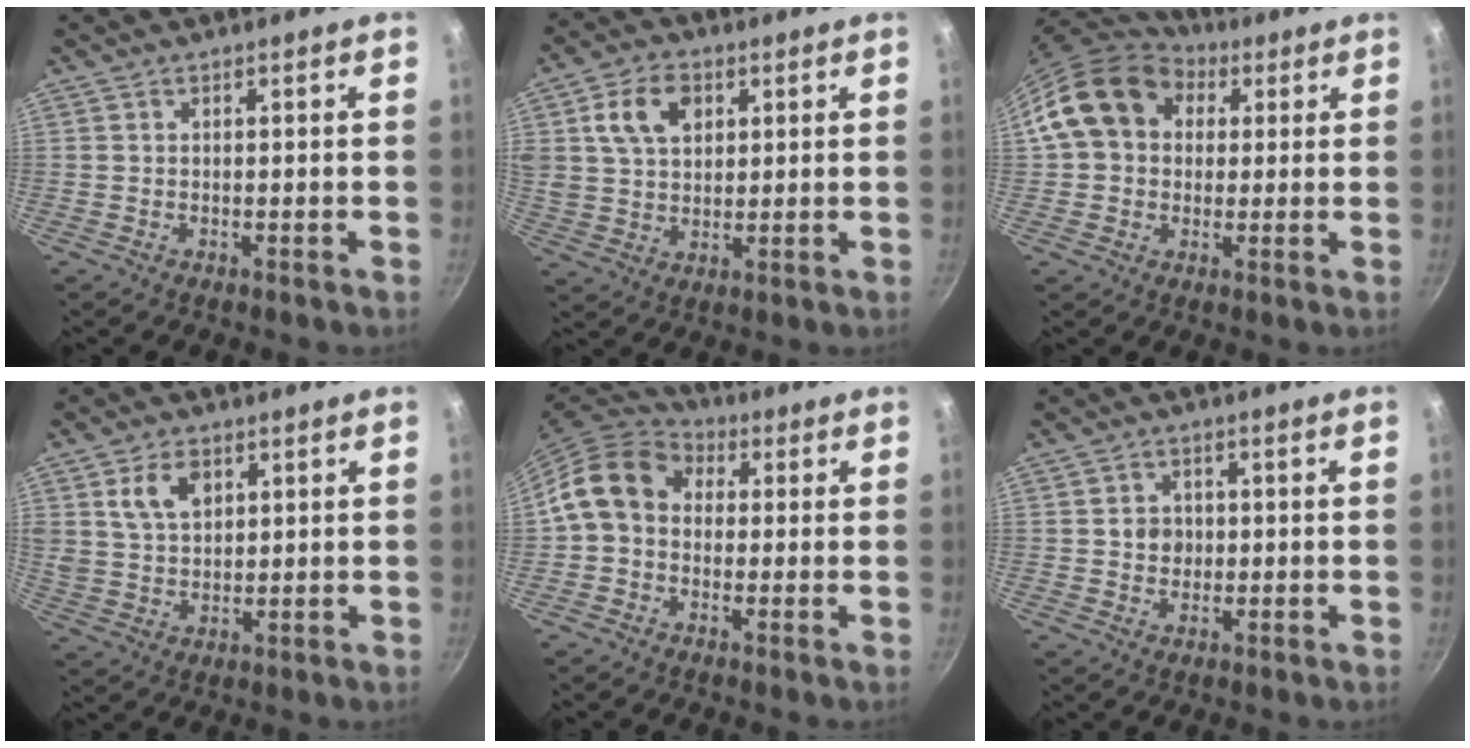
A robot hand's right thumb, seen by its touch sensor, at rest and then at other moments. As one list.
[{"total": 10.3, "force": [3.6, 7.2, 6.4], "torque": [-0.099, -0.002, 0.061]}, {"total": 15.3, "force": [4.1, 12.3, 8.2], "torque": [-0.123, 0.027, 0.057]}, {"total": 7.8, "force": [3.2, 5.3, 4.7], "torque": [-0.072, -0.011, 0.063]}, {"total": 12.0, "force": [1.0, 9.7, 7.0], "torque": [-0.105, 0.033, -0.005]}, {"total": 4.0, "force": [0.1, 3.5, 1.8], "torque": [-0.007, 0.001, -0.002]}]